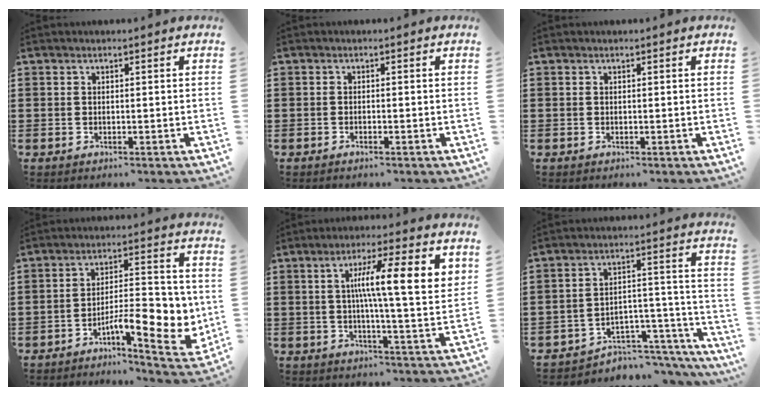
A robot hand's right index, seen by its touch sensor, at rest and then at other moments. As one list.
[{"total": 0.6, "force": [-0.5, 0.0, 0.4], "torque": [-0.008, -0.002, -0.010]}, {"total": 0.0}, {"total": 11.0, "force": [-3.3, 4.4, 9.6], "torque": [-0.121, -0.001, -0.051]}, {"total": 11.1, "force": [3.4, 1.5, 10.5], "torque": [-0.187, 0.000, 0.048]}, {"total": 5.3, "force": [-4.5, 2.4, 1.3], "torque": [-0.023, 0.011, -0.086]}]